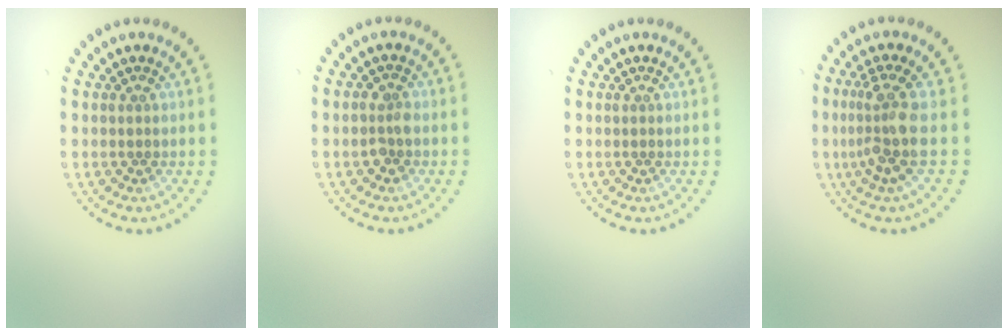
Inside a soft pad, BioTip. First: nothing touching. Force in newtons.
{"total": 1.4, "press": 1.4, "slide": 0.4}
{"total": 0.0}
{"total": 3.6, "press": 2.8, "slide": 2.3}